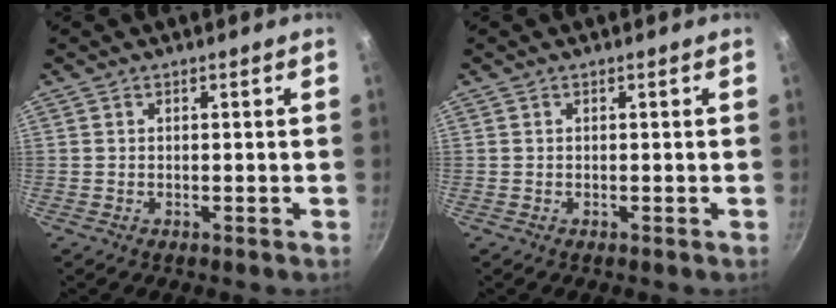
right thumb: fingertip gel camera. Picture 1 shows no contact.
{"total": 0.0}